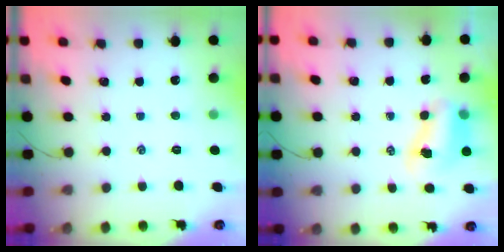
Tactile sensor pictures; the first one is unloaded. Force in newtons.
{"total": 7.3, "press": 7.3, "slide": 1.0}